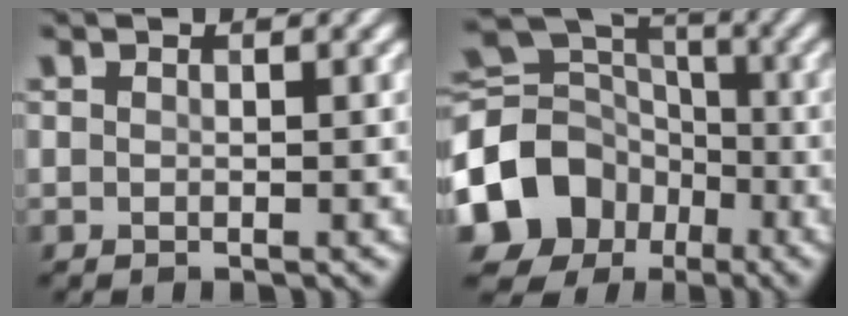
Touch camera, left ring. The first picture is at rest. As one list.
[{"total": 10.9, "force": [-4.4, 8.9, 4.7], "torque": [-0.110, -0.004, -0.094]}]